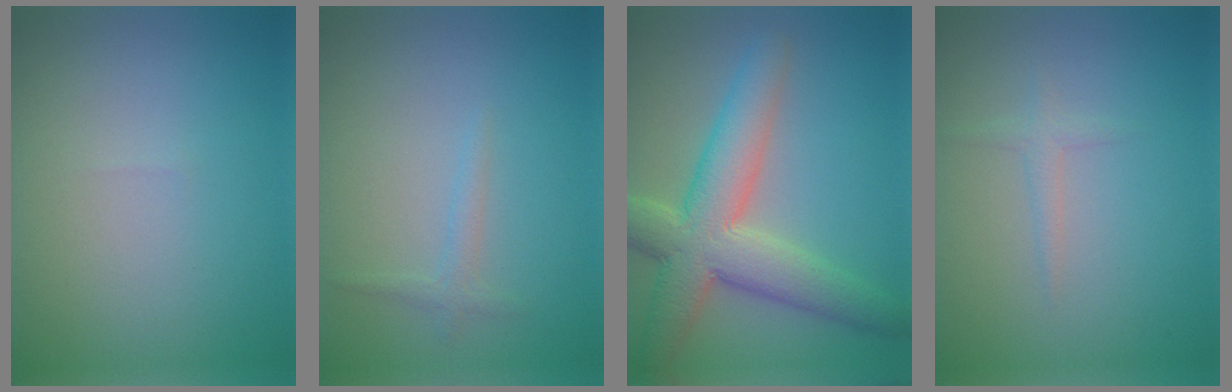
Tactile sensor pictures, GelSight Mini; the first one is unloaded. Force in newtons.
{"total": 1.1, "press": 1.1, "slide": 0.1}
{"total": 7.9, "press": 7.9, "slide": 0.6}
{"total": 1.1, "press": 1.1, "slide": 0.1}